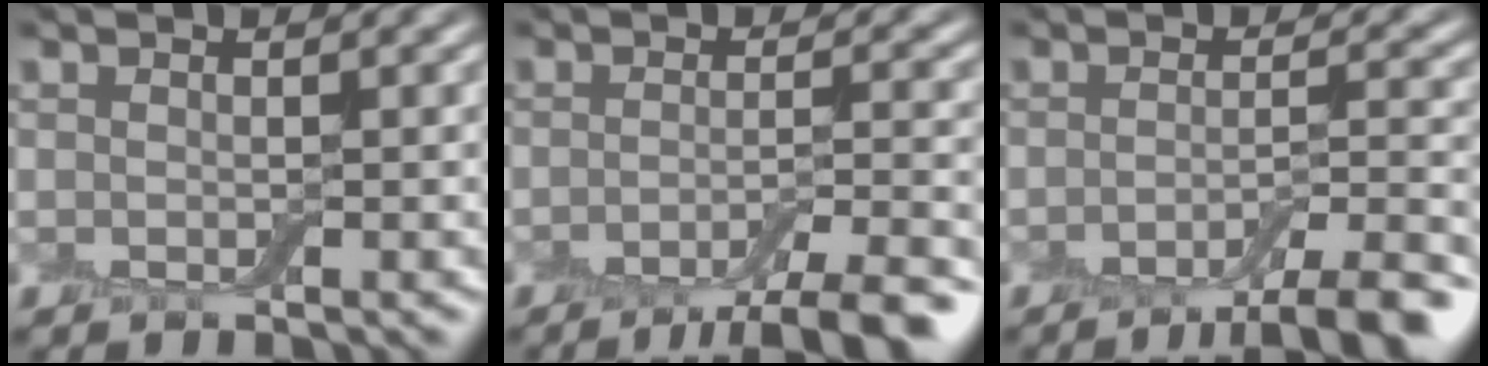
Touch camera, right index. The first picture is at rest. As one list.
[{"total": 6.7, "force": [-4.3, 1.6, 4.9], "torque": [-0.061, 0.003, -0.065]}, {"total": 6.7, "force": [-4.3, 1.6, 4.9], "torque": [-0.064, 0.003, -0.065]}]